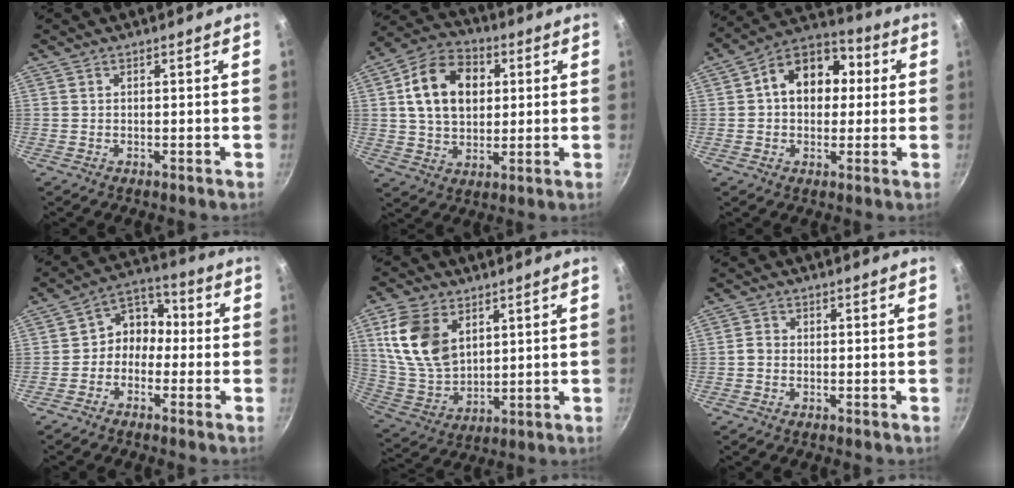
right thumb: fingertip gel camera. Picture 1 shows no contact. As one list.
[{"total": 15.2, "force": [3.2, 11.0, 9.9], "torque": [-0.143, 0.011, 0.045]}, {"total": 13.8, "force": [2.0, 10.4, 9.0], "torque": [-0.094, 0.028, 0.012]}, {"total": 7.6, "force": [-1.5, 6.3, 3.9], "torque": [-0.024, 0.041, -0.048]}, {"total": 14.7, "force": [5.1, 9.7, 9.7], "torque": [-0.167, -0.022, 0.116]}, {"total": 1.7, "force": [-0.6, 1.4, 0.8], "torque": [-0.012, 0.011, -0.015]}]